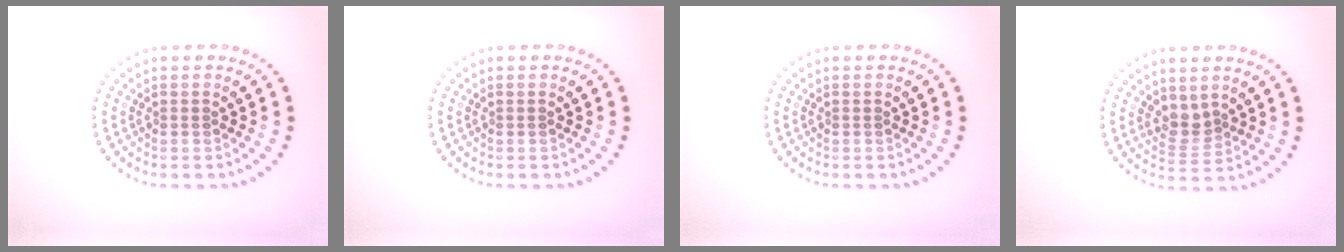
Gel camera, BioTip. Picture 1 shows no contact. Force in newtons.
{"total": 0.0}
{"total": 0.0}
{"total": 2.2, "press": 1.7, "slide": 1.3}